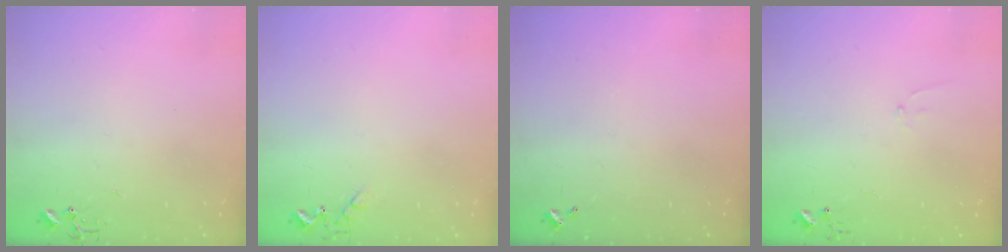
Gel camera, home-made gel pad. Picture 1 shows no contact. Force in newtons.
{"total": 4.8, "press": 4.7, "slide": 0.8}
{"total": 0.0}
{"total": 5.5, "press": 5.5, "slide": 0.6}